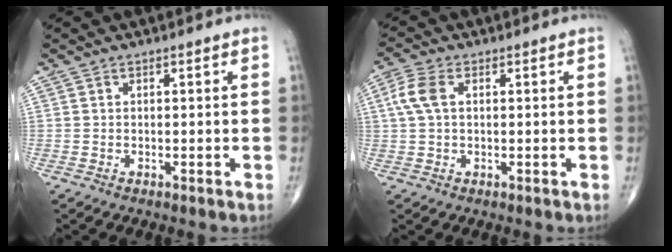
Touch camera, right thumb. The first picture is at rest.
{"total": 5.1, "force": [1.0, 2.9, 4.1], "torque": [-0.108, 0.015, 0.018]}